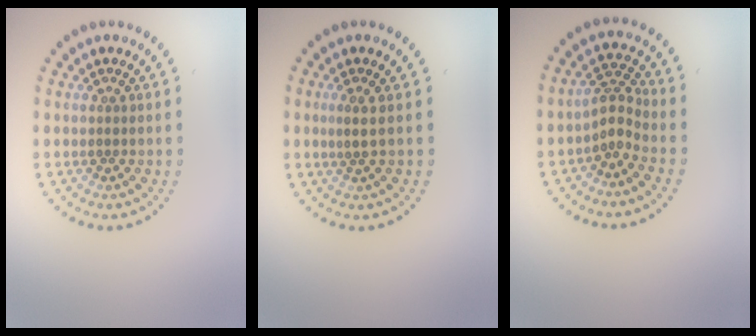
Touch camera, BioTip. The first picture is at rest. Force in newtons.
{"total": 1.1, "press": 0.8, "slide": 0.8}
{"total": 2.3, "press": 1.5, "slide": 1.7}